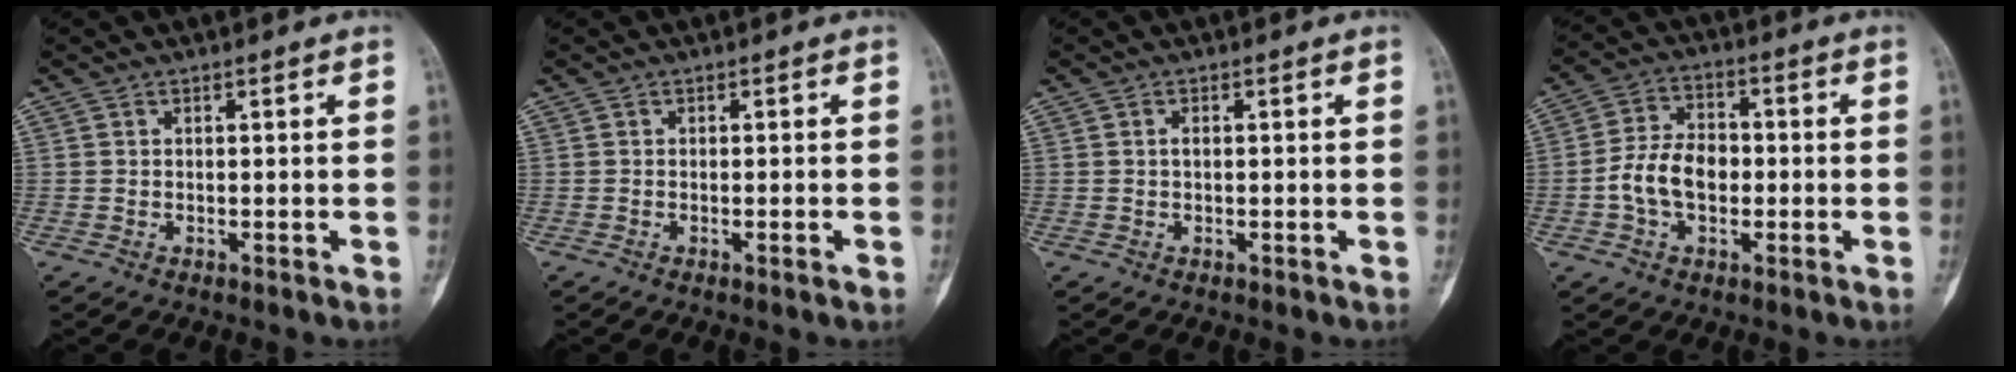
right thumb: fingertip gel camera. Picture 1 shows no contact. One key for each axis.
{"total": 1.1, "fx": -0.5, "fy": 0.1, "fz": 1.0, "tx": -0.018, "ty": -0.002, "tz": -0.006}
{"total": 0.9, "fx": 0.0, "fy": 0.5, "fz": 0.7, "tx": -0.015, "ty": 0.001, "tz": -0.001}
{"total": 9.1, "fx": -1.4, "fy": 6.1, "fz": 6.6, "tx": -0.116, "ty": 0.024, "tz": -0.033}